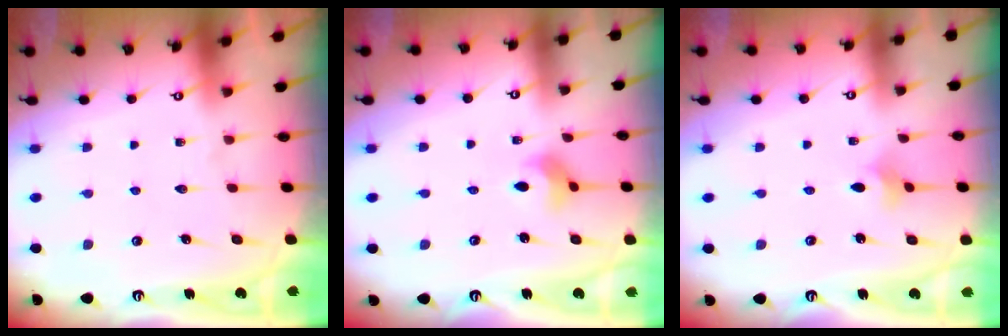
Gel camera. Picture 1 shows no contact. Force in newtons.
{"total": 3.9, "press": 3.9, "slide": 0.6}
{"total": 2.0, "press": 2.0, "slide": 0.4}